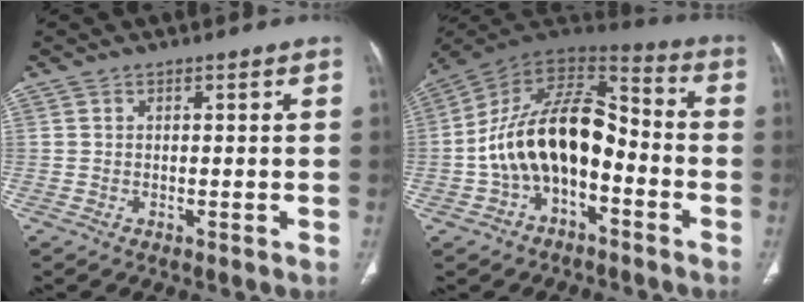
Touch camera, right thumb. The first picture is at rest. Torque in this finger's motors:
{"motor_torque": [-0.24, 1.20, 1.46, -1.31, 0.26]}